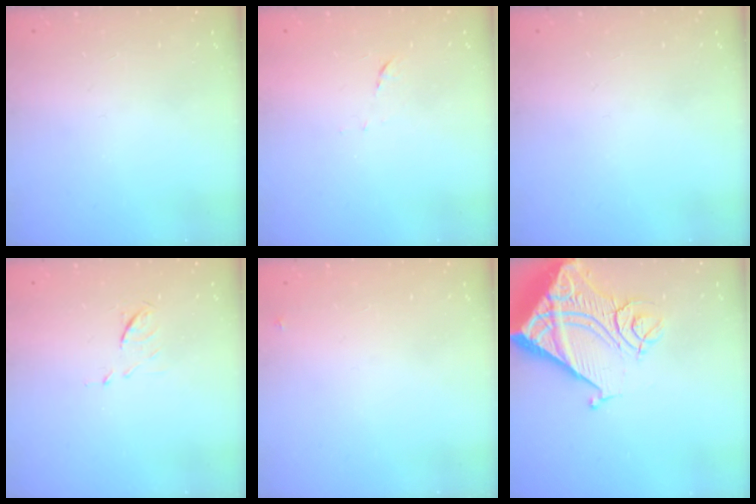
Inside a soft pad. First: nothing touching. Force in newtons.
{"total": 5.5, "press": 5.4, "slide": 0.4}
{"total": 0.0}
{"total": 5.8, "press": 5.8, "slide": 0.8}
{"total": 3.1, "press": 3.1, "slide": 0.3}
{"total": 20.9, "press": 20.7, "slide": 2.6}